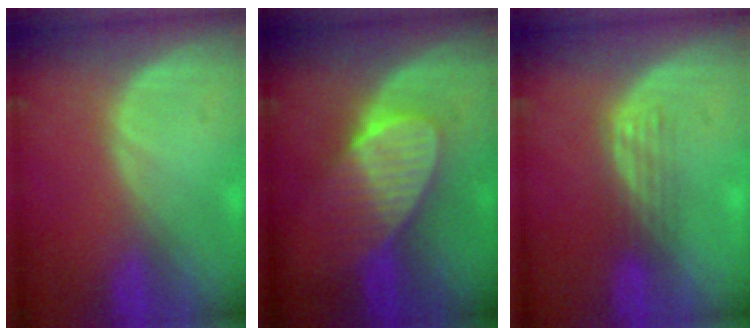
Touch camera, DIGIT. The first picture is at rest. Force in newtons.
{"total": 6.9, "press": 6.9, "slide": 0.4}
{"total": 2.8, "press": 2.5, "slide": 1.3}